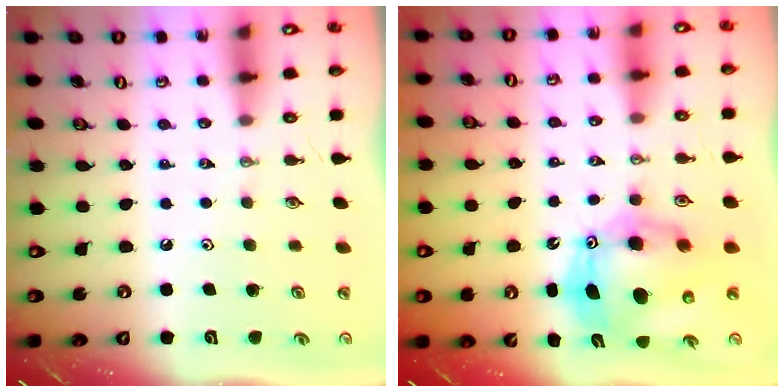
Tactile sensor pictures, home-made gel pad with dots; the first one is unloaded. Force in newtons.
{"total": 14.5, "press": 14.3, "slide": 2.4}